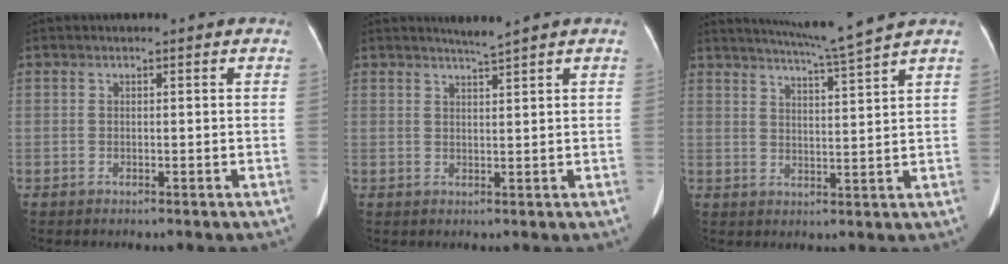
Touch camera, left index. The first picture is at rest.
{"total": 2.1, "force": [1.8, -0.9, 0.5], "torque": [-0.015, -0.008, 0.037]}
{"total": 8.6, "force": [7.6, -2.1, 3.4], "torque": [-0.059, -0.010, 0.117]}